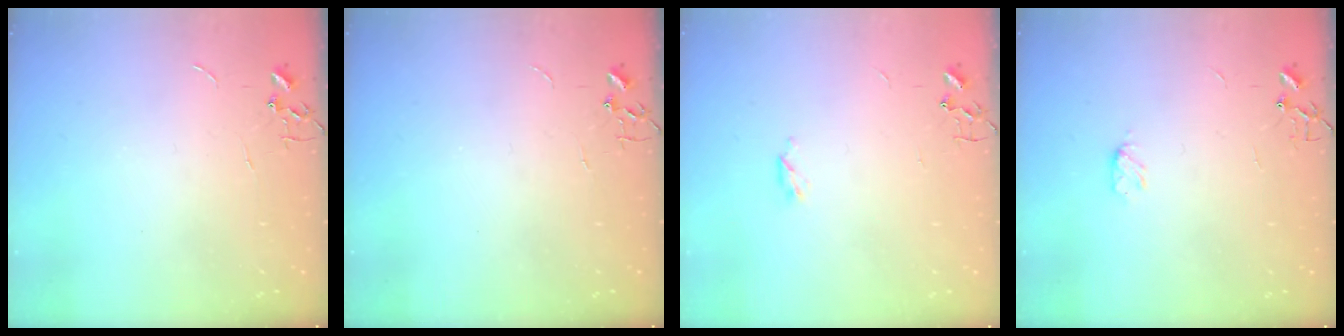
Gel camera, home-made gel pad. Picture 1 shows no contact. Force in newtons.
{"total": 0.0}
{"total": 3.3, "press": 3.2, "slide": 0.5}
{"total": 3.9, "press": 3.8, "slide": 0.6}